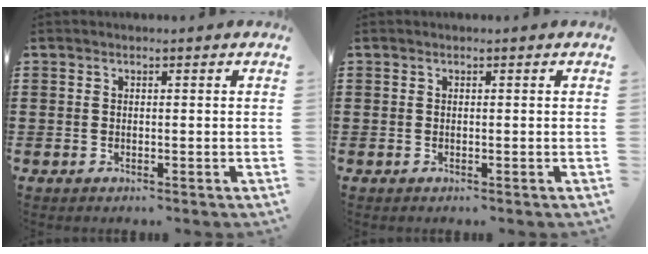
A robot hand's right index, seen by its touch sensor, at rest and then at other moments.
{"total": 0.0}